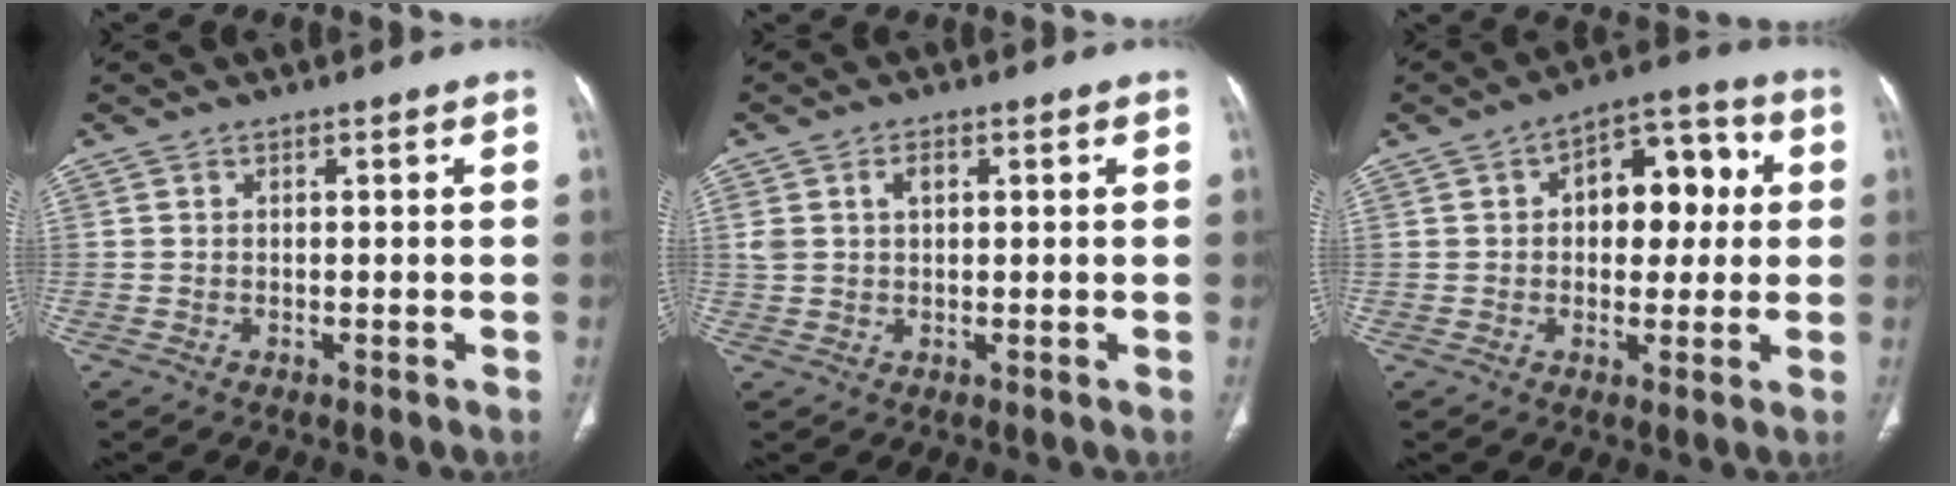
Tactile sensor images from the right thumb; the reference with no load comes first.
{"total": 3.3, "force": [1.1, 2.1, 2.3], "torque": [-0.043, 0.007, 0.027]}
{"total": 12.0, "force": [1.8, 7.4, 9.2], "torque": [-0.085, 0.027, 0.020]}